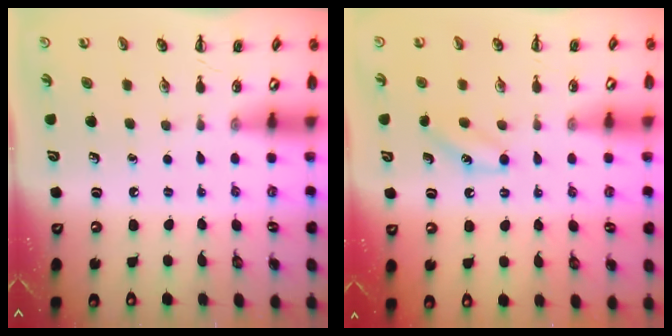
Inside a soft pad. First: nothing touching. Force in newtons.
{"total": 7.5, "press": 7.2, "slide": 2.0}